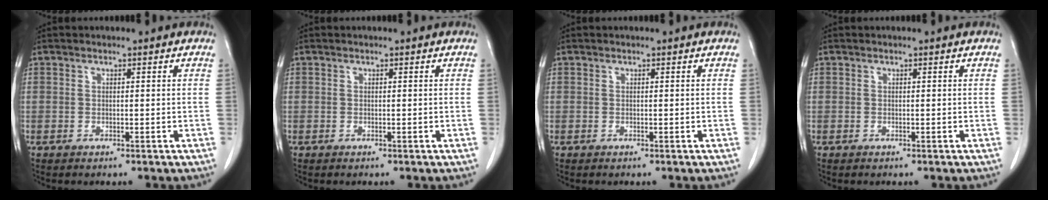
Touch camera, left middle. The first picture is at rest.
{"total": 0.0}
{"total": 0.0}
{"total": 0.0}